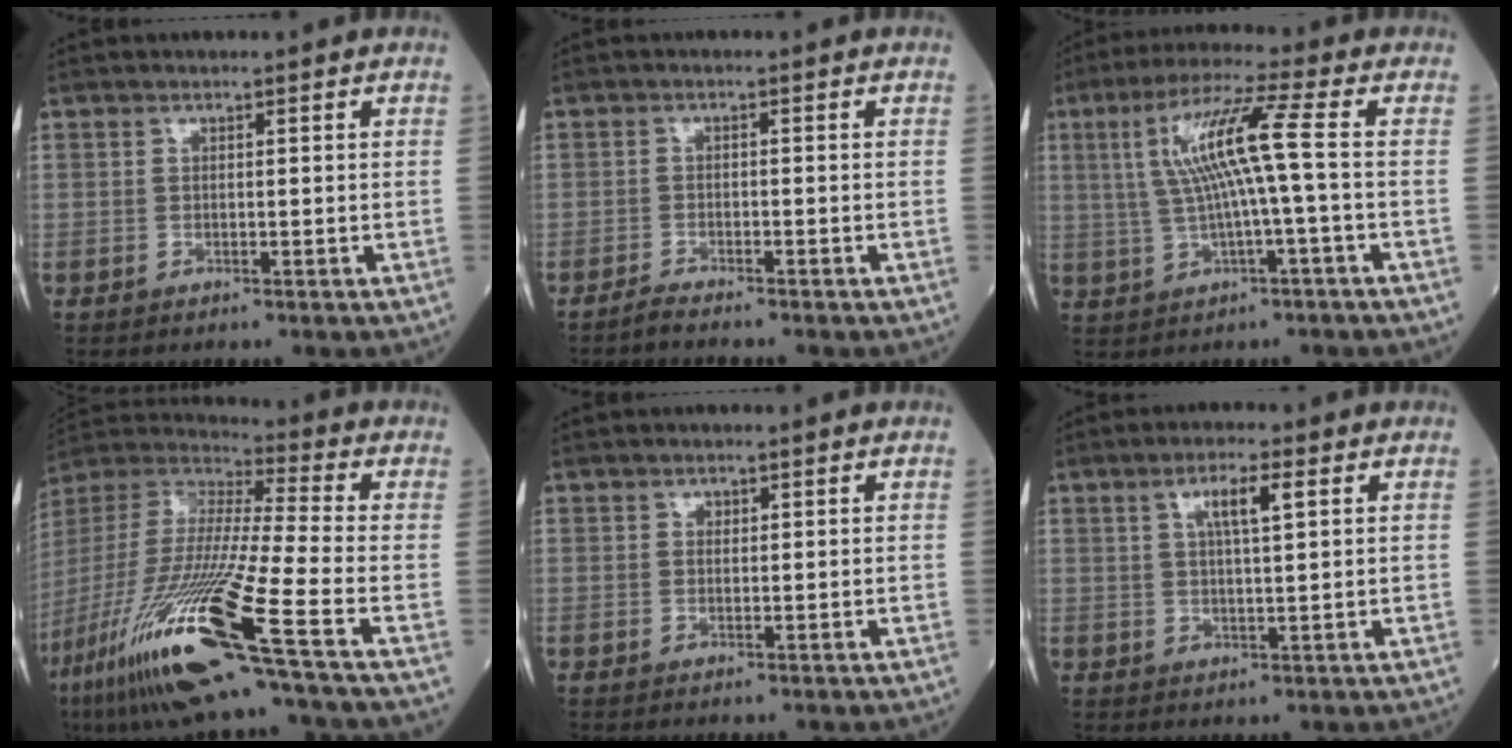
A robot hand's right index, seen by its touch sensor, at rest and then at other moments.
{"total": 1.9, "force": [-1.8, -0.2, 0.5], "torque": [-0.015, -0.003, -0.033]}
{"total": 9.8, "force": [0.8, -0.5, 9.7], "torque": [-0.188, 0.020, 0.018]}
{"total": 25.0, "force": [-13.8, -0.3, 20.9], "torque": [-0.454, -0.069, -0.266]}
{"total": 0.7, "force": [0.3, 0.6, 0.2], "torque": [0.001, -0.001, 0.004]}
{"total": 4.8, "force": [1.9, 0.6, 4.4], "torque": [-0.081, 0.004, 0.033]}